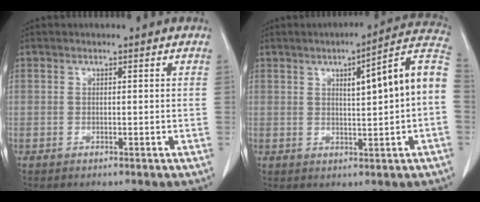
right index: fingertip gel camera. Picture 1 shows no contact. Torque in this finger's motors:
{"motor_torque": [1.12, 0.15, 0.40, 0.09]}